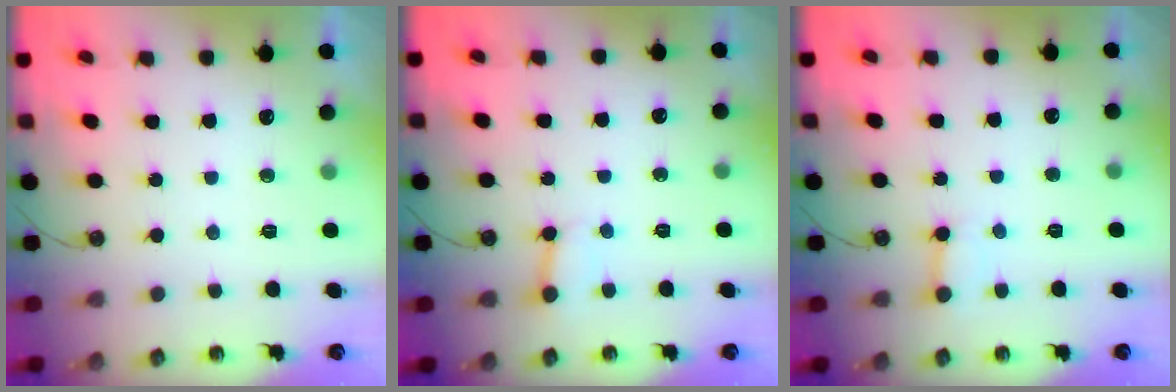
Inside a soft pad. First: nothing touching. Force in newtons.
{"total": 2.5, "press": 2.5, "slide": 0.2}
{"total": 2.6, "press": 2.6, "slide": 0.3}